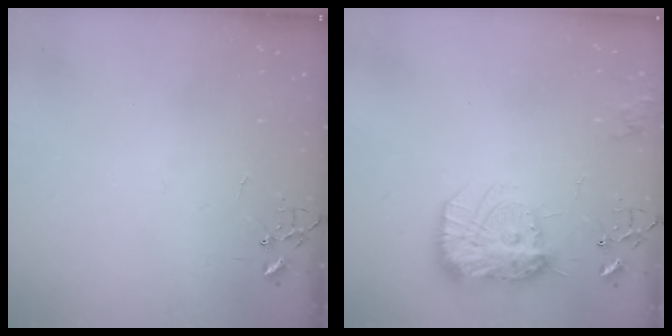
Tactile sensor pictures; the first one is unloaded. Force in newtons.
{"total": 16.5, "press": 16.5, "slide": 1.4}